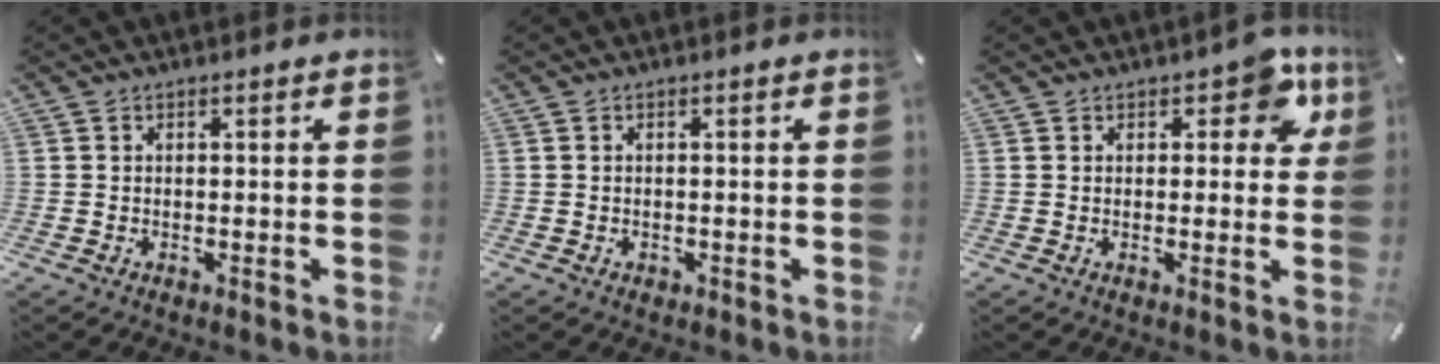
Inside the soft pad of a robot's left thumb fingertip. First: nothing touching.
{"total": 0.6, "force": [-0.2, 0.5, 0.2], "torque": [-0.003, 0.004, -0.005]}
{"total": 7.6, "force": [3.8, 4.3, 5.1], "torque": [-0.045, -0.011, 0.058]}